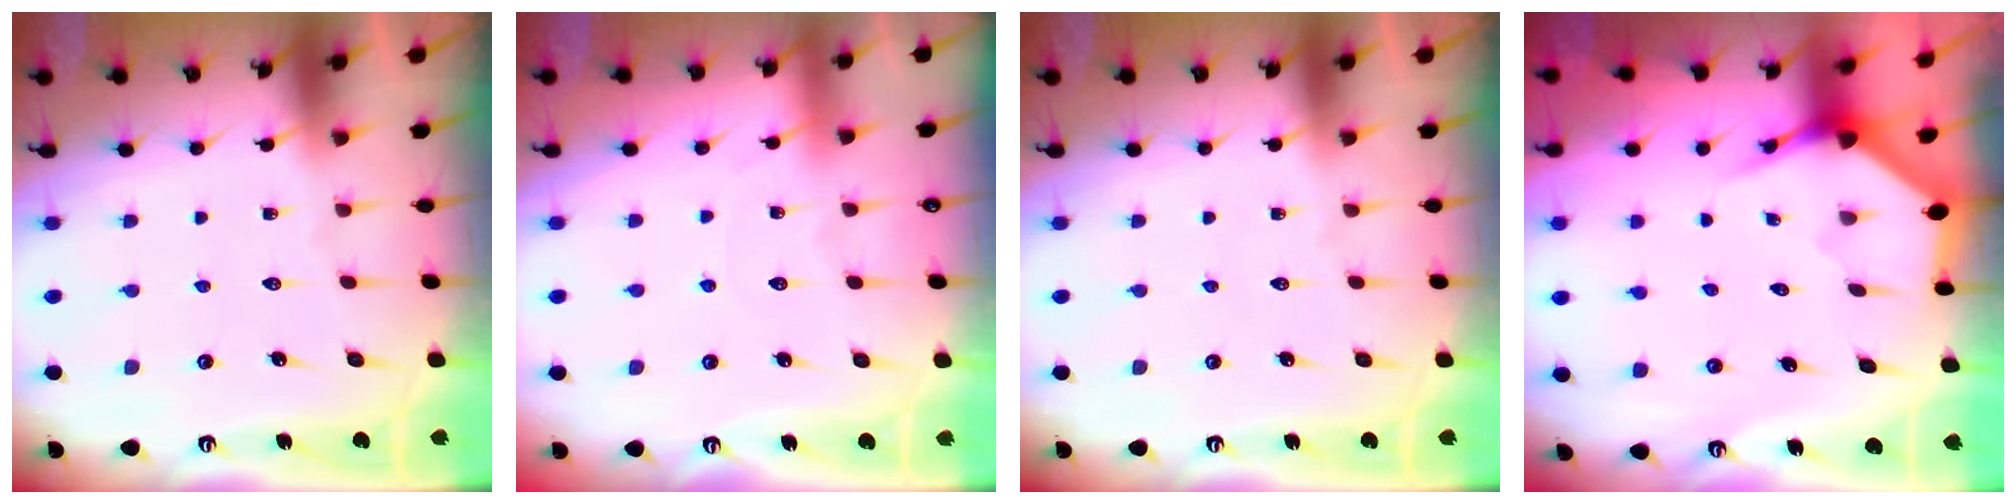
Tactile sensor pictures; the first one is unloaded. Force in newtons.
{"total": 3.0, "press": 2.9, "slide": 0.4}
{"total": 0.0}
{"total": 3.6, "press": 3.6, "slide": 0.1}